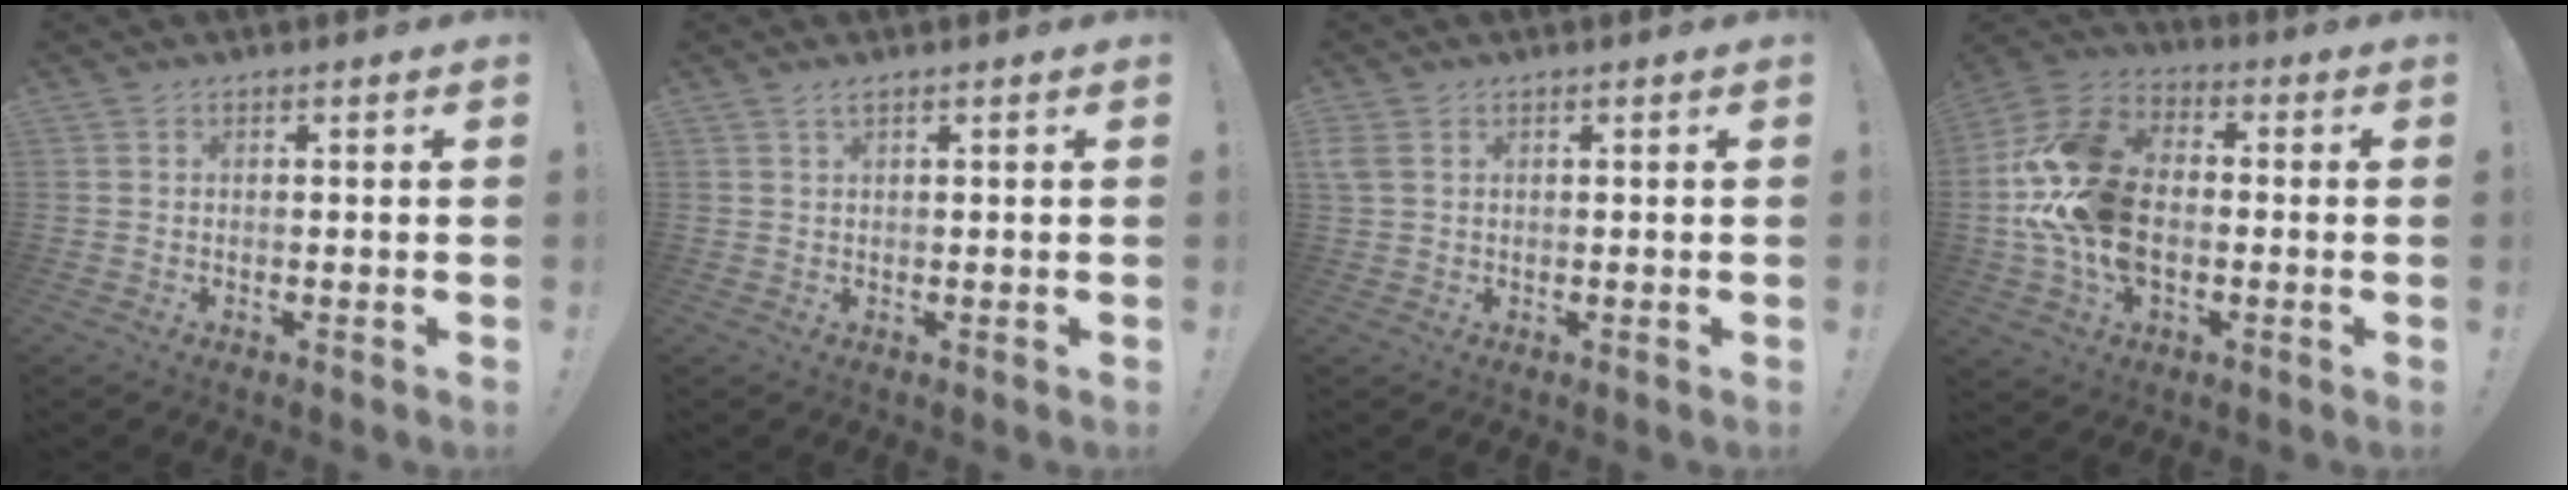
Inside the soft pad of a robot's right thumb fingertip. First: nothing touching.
{"total": 1.1, "force": [0.6, 0.0, 0.9], "torque": [-0.021, 0.001, 0.011]}
{"total": 2.9, "force": [1.2, 1.9, 1.9], "torque": [-0.046, 0.002, 0.023]}
{"total": 20.8, "force": [-2.1, 14.1, 15.2], "torque": [-0.296, 0.026, -0.028]}